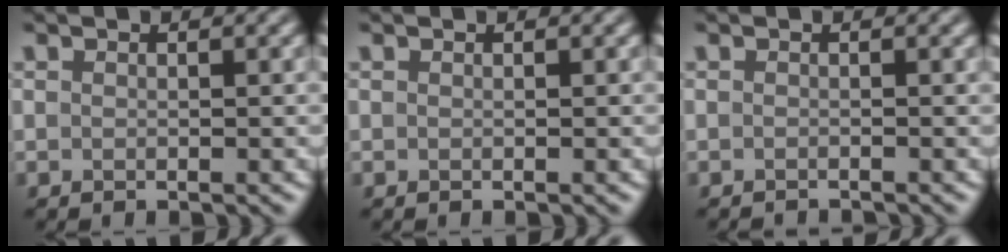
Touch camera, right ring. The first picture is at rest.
{"total": 0.0}
{"total": 1.3, "force": [-1.2, 0.2, 0.4], "torque": [0.007, -0.005, -0.021]}